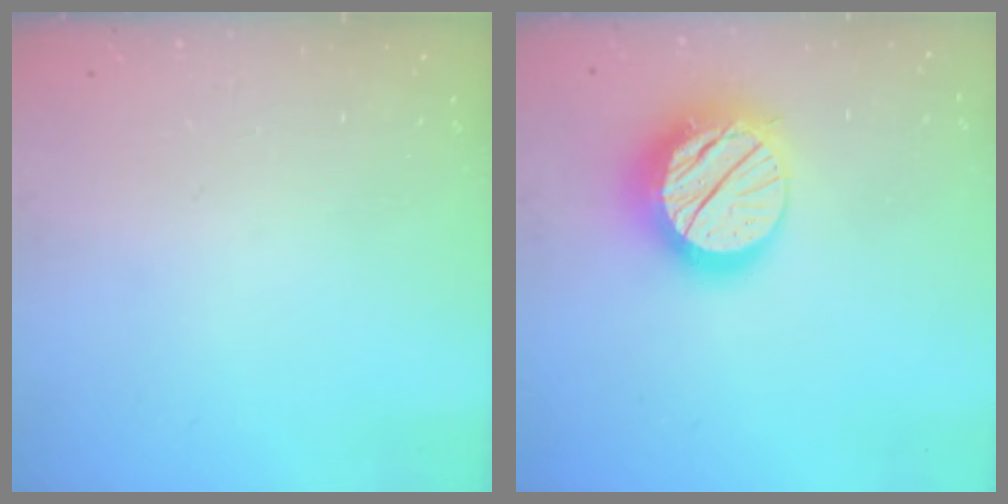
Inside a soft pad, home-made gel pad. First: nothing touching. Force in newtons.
{"total": 19.0, "press": 18.9, "slide": 1.5}